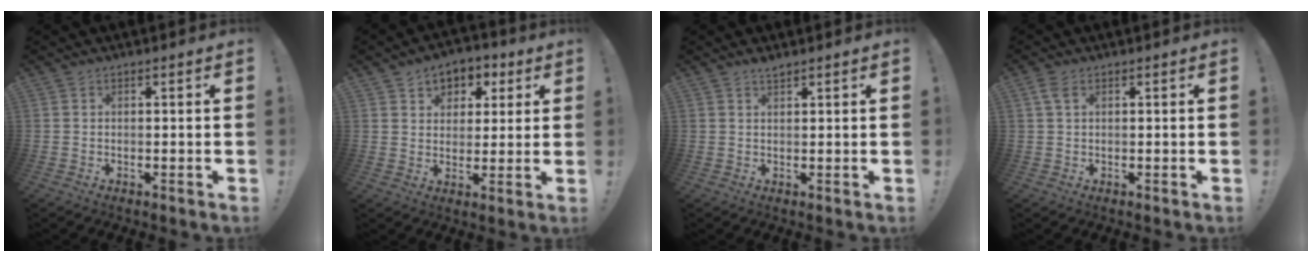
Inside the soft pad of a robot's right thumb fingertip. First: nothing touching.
{"total": 6.6, "force": [2.2, 5.9, 1.8], "torque": [-0.019, -0.007, 0.044]}
{"total": 1.6, "force": [1.5, 0.0, 0.6], "torque": [-0.007, -0.008, 0.026]}
{"total": 2.8, "force": [1.1, 1.4, 2.2], "torque": [-0.039, 0.000, 0.020]}